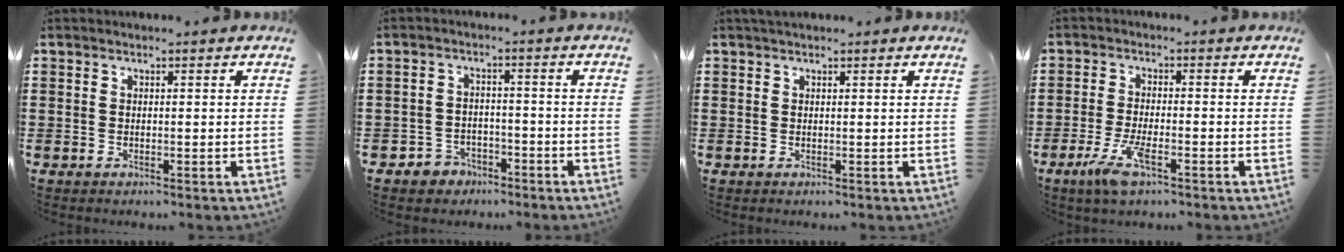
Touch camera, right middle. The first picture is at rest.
{"total": 2.9, "force": [-2.5, 1.4, 0.1], "torque": [-0.010, 0.004, -0.054]}
{"total": 0.8, "force": [0.7, 0.1, 0.4], "torque": [-0.009, 0.001, 0.012]}
{"total": 5.1, "force": [-2.4, 1.2, 4.4], "torque": [-0.096, -0.011, -0.046]}